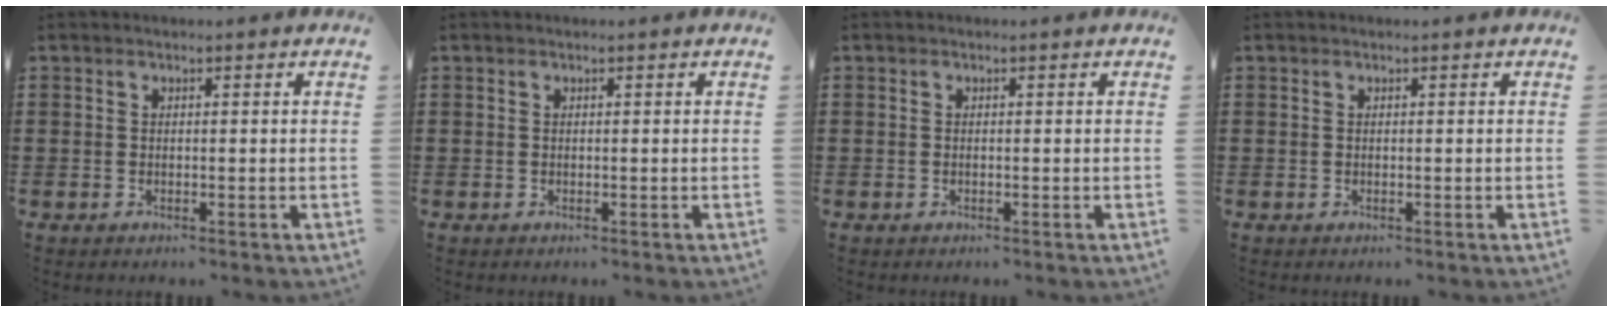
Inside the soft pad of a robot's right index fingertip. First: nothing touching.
{"total": 0.0}
{"total": 0.0}
{"total": 0.0}